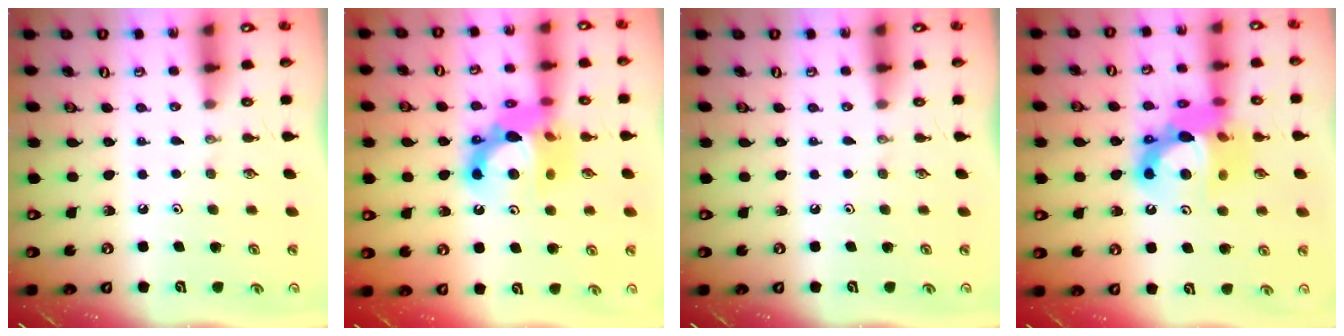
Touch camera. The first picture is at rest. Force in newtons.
{"total": 14.9, "press": 14.9, "slide": 1.1}
{"total": 0.0}
{"total": 16.7, "press": 16.6, "slide": 1.9}